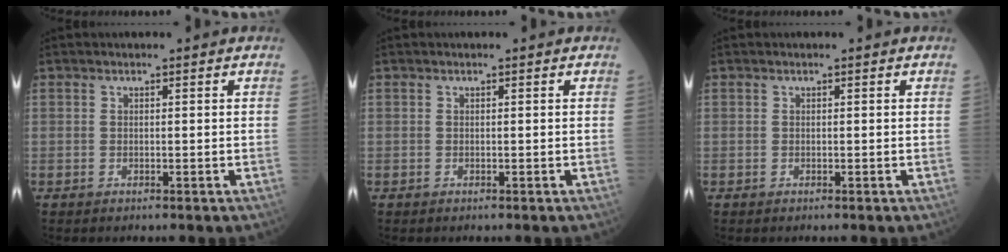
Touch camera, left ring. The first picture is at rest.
{"total": 0.0}
{"total": 0.0}